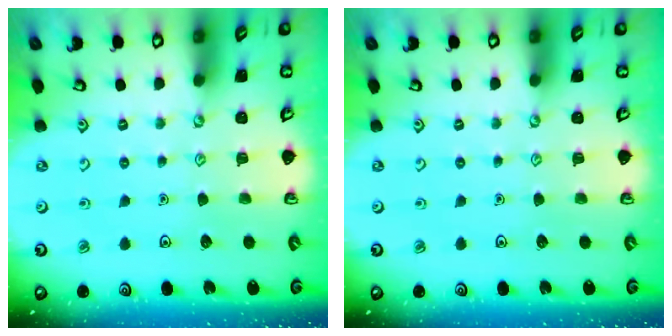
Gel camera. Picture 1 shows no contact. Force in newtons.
{"total": 0.0}